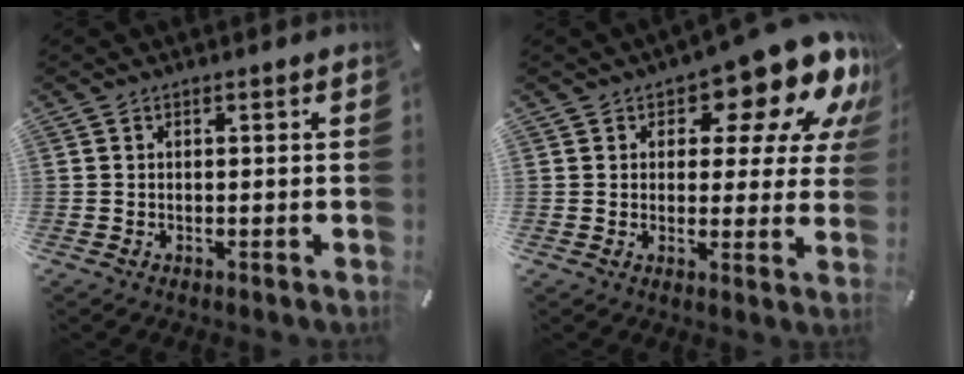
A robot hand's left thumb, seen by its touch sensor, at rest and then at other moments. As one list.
[{"total": 15.0, "force": [10.0, 6.6, 9.1], "torque": [-0.118, -0.078, 0.162]}]